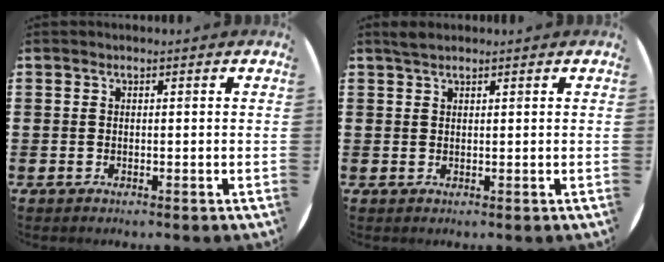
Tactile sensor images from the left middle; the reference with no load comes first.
{"total": 1.6, "force": [1.4, 0.5, 0.4], "torque": [-0.003, 0.001, 0.026]}